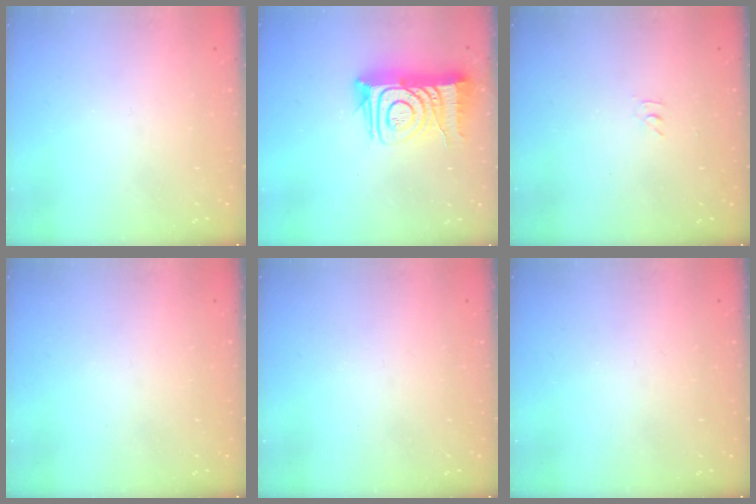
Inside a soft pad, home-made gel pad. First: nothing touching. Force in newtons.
{"total": 15.9, "press": 15.8, "slide": 1.6}
{"total": 2.8, "press": 2.8, "slide": 0.4}
{"total": 0.0}
{"total": 0.0}
{"total": 0.0}